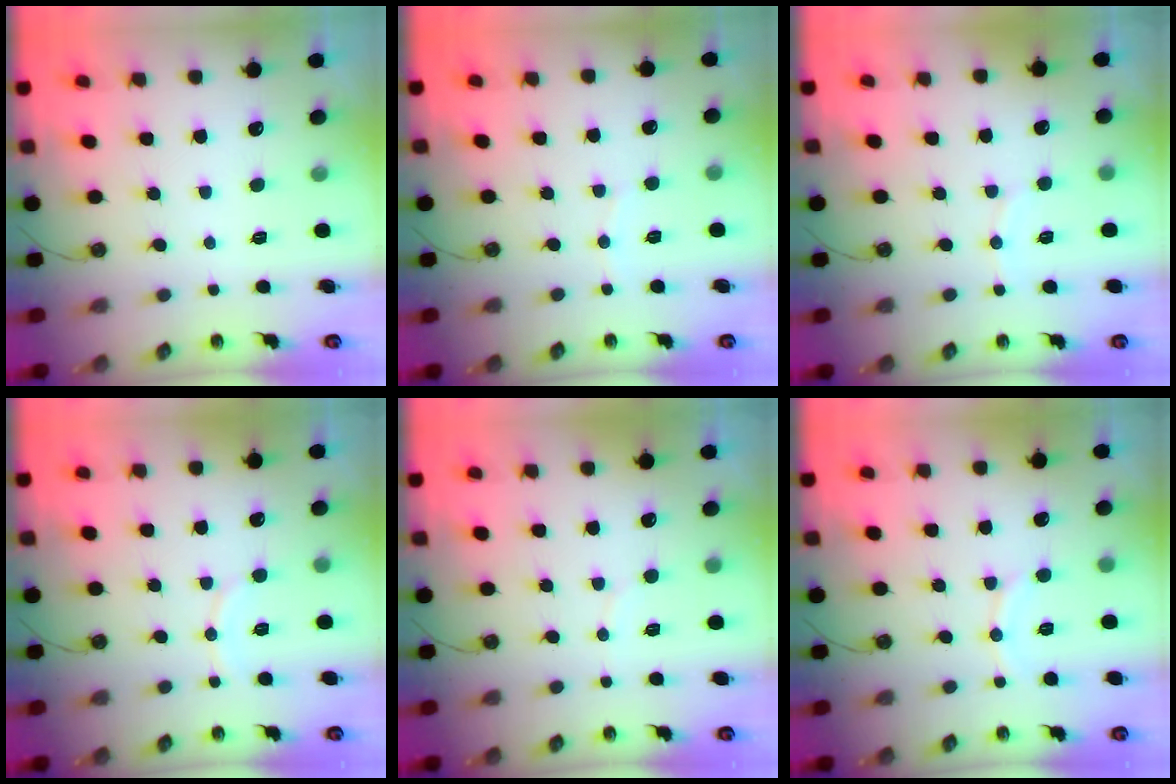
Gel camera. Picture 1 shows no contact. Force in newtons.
{"total": 3.0, "press": 3.0, "slide": 0.4}
{"total": 4.9, "press": 4.8, "slide": 0.9}
{"total": 6.1, "press": 6.1, "slide": 0.7}
{"total": 3.2, "press": 3.2, "slide": 0.3}
{"total": 6.5, "press": 6.5, "slide": 0.2}